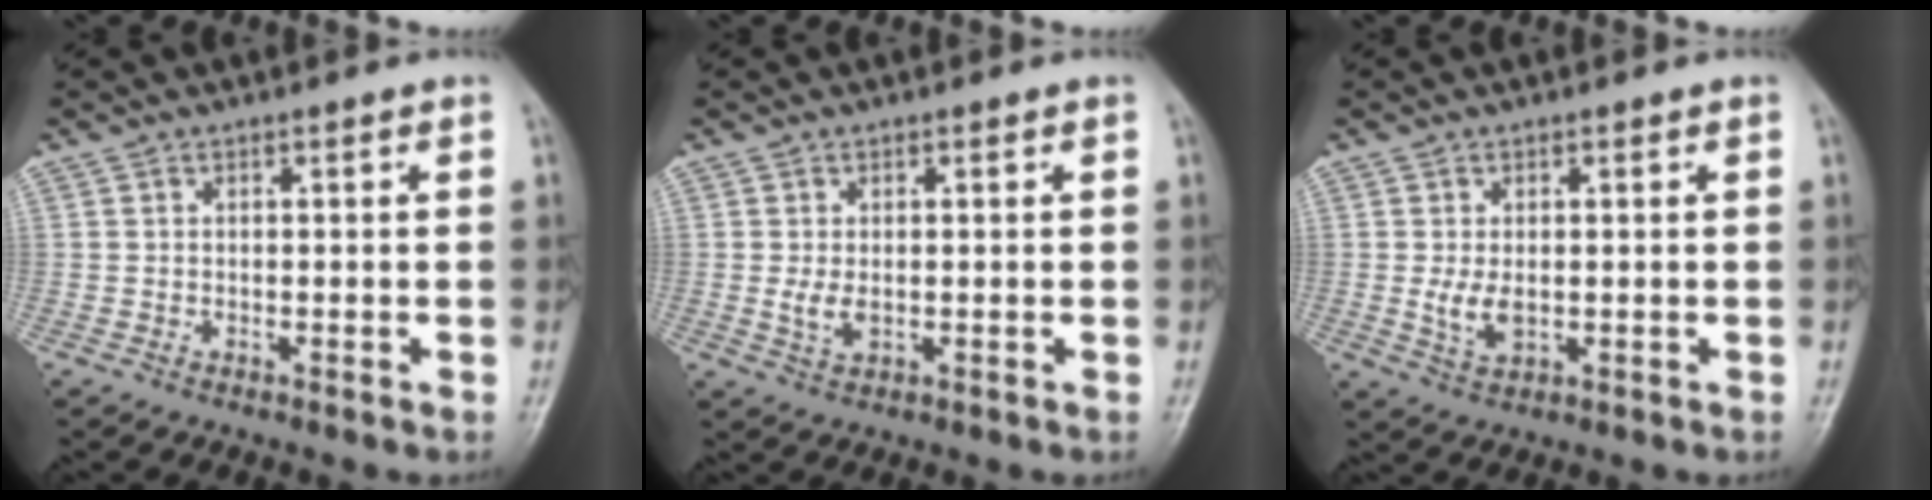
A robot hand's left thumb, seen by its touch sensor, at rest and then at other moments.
{"total": 2.7, "force": [0.0, 1.6, 2.2], "torque": [-0.043, -0.008, 0.003]}
{"total": 3.9, "force": [-0.1, 2.3, 3.1], "torque": [-0.057, -0.009, 0.004]}